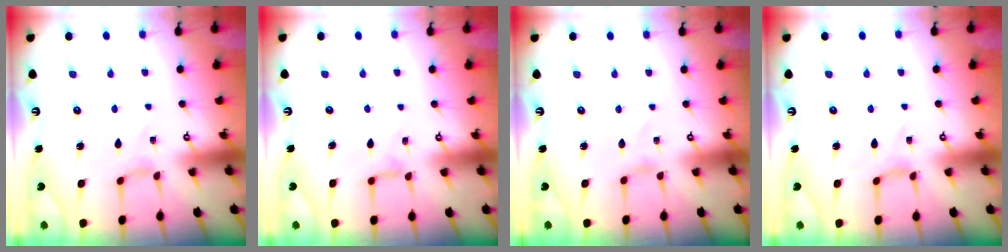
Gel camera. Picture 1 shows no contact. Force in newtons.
{"total": 1.7, "press": 1.7, "slide": 0.4}
{"total": 0.0}
{"total": 0.8, "press": 0.8, "slide": 0.2}